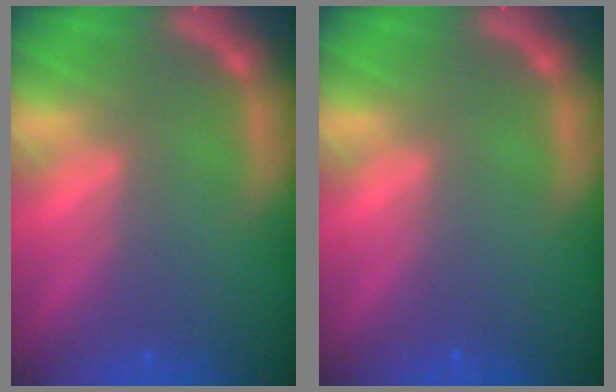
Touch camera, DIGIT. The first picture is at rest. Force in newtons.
{"total": 0.0}